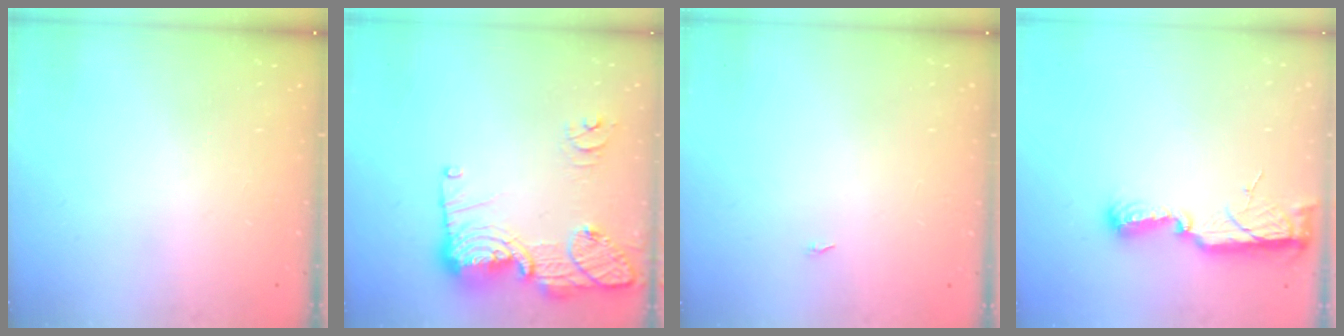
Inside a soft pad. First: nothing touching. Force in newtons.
{"total": 17.6, "press": 17.3, "slide": 3.3}
{"total": 4.0, "press": 1.3, "slide": 3.7}
{"total": 10.6, "press": 9.3, "slide": 5.2}